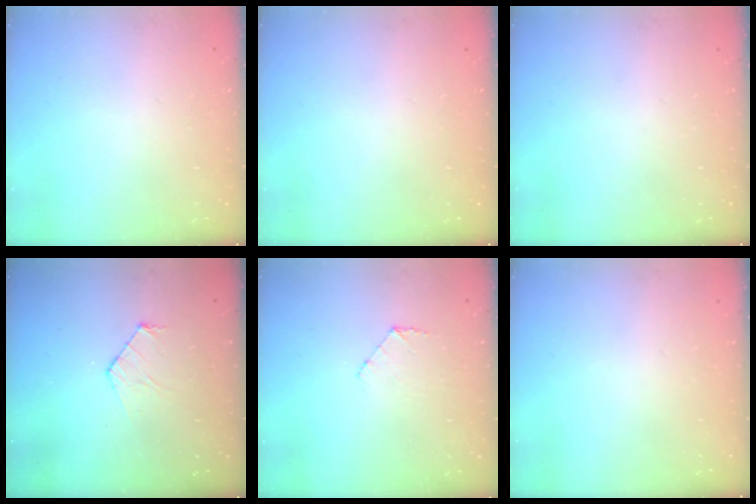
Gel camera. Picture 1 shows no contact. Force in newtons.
{"total": 0.0}
{"total": 0.0}
{"total": 6.1, "press": 6.1, "slide": 0.6}
{"total": 5.3, "press": 5.3, "slide": 0.5}
{"total": 0.0}